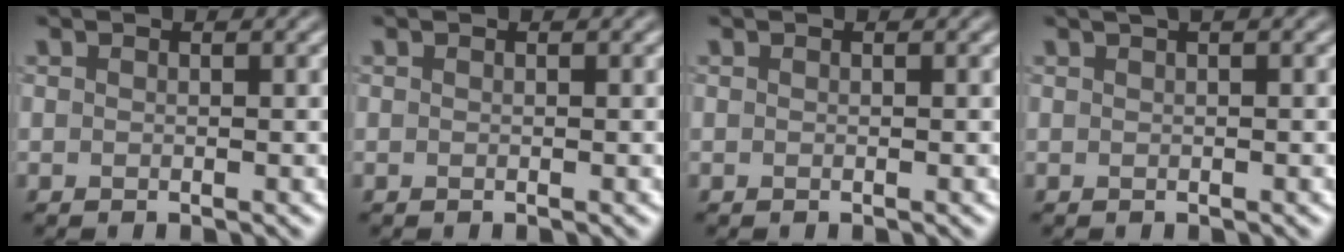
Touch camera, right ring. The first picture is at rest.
{"total": 0.0}
{"total": 0.0}
{"total": 1.0, "force": [0.5, 0.3, 0.8], "torque": [-0.013, 0.011, 0.008]}